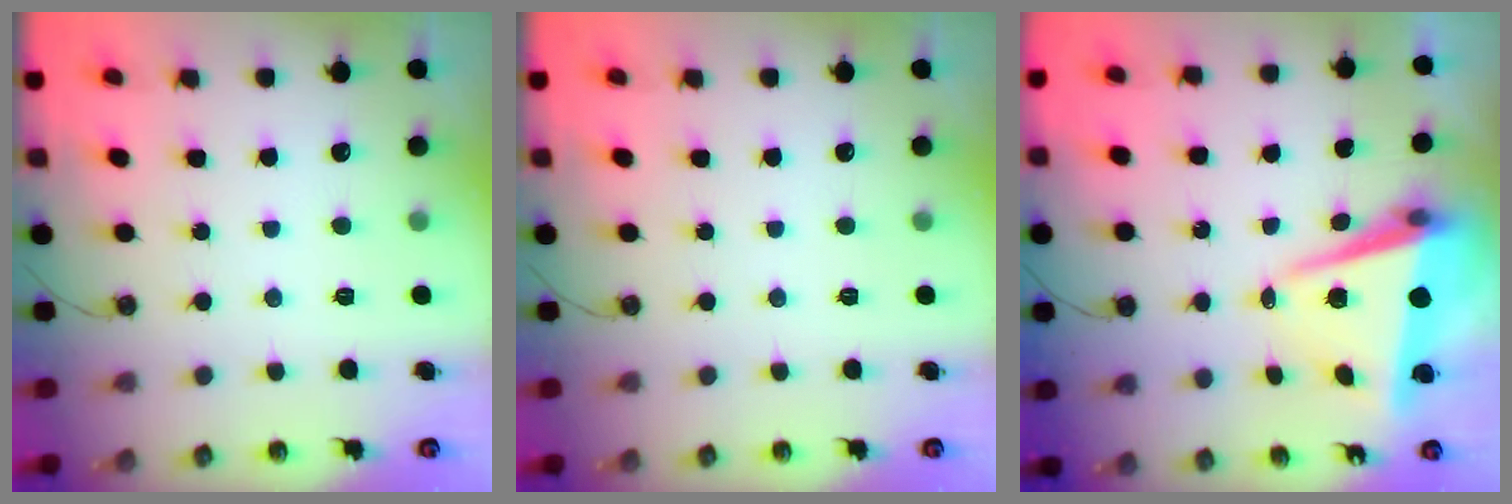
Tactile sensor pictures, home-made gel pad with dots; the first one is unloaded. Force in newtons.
{"total": 0.0}
{"total": 7.9, "press": 7.8, "slide": 1.6}